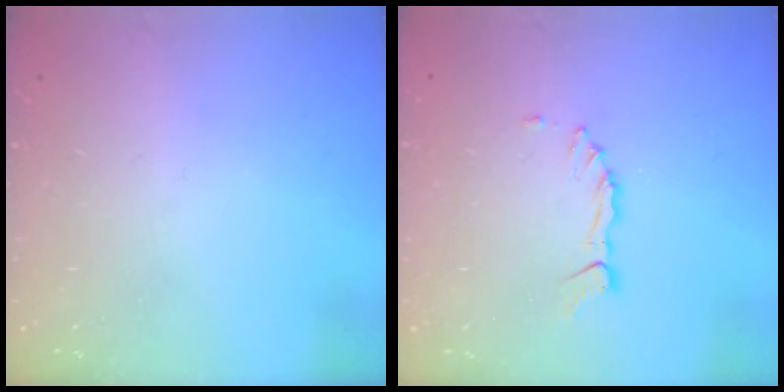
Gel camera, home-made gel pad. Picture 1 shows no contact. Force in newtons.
{"total": 1.4, "press": 1.4, "slide": 0.3}